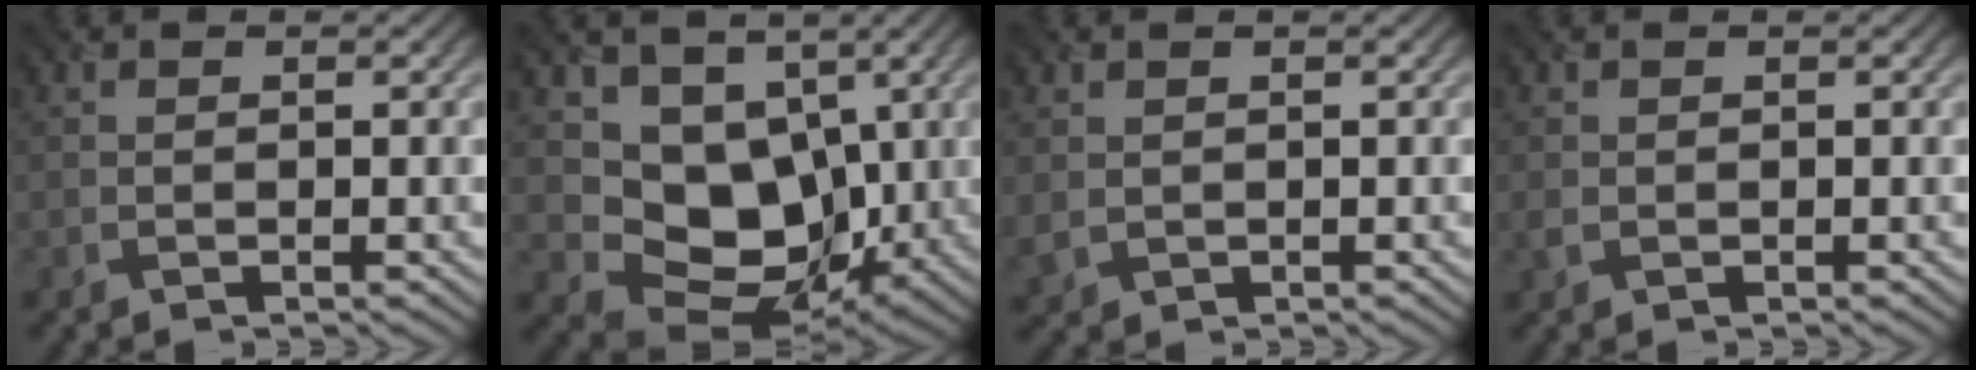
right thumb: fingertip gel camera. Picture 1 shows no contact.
{"total": 9.8, "force": [1.4, 7.6, 6.0], "torque": [-0.120, -0.028, 0.023]}
{"total": 1.4, "force": [0.5, 1.1, 0.7], "torque": [-0.024, -0.005, 0.015]}
{"total": 0.8, "force": [0.0, 0.7, 0.5], "torque": [-0.015, -0.002, 0.001]}